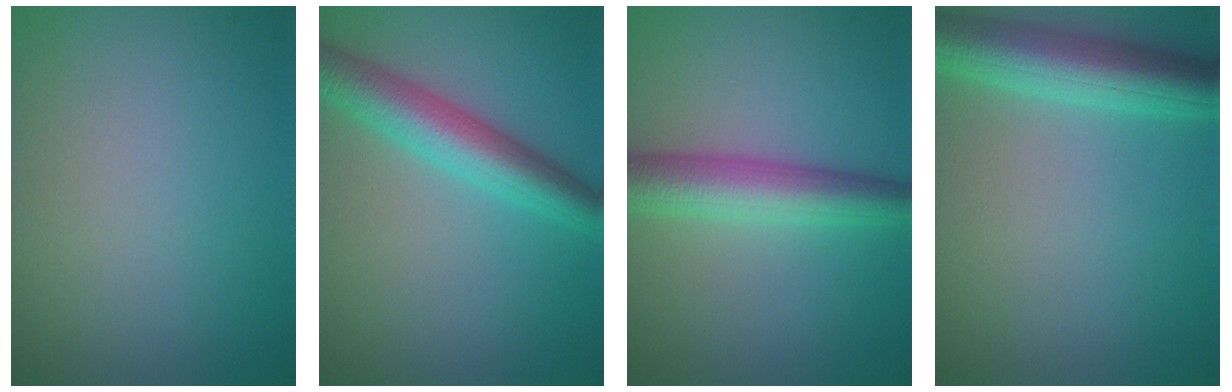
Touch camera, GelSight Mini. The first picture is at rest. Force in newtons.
{"total": 5.4, "press": 5.4, "slide": 0.1}
{"total": 5.0, "press": 5.0, "slide": 0.1}
{"total": 6.6, "press": 6.6, "slide": 0.1}